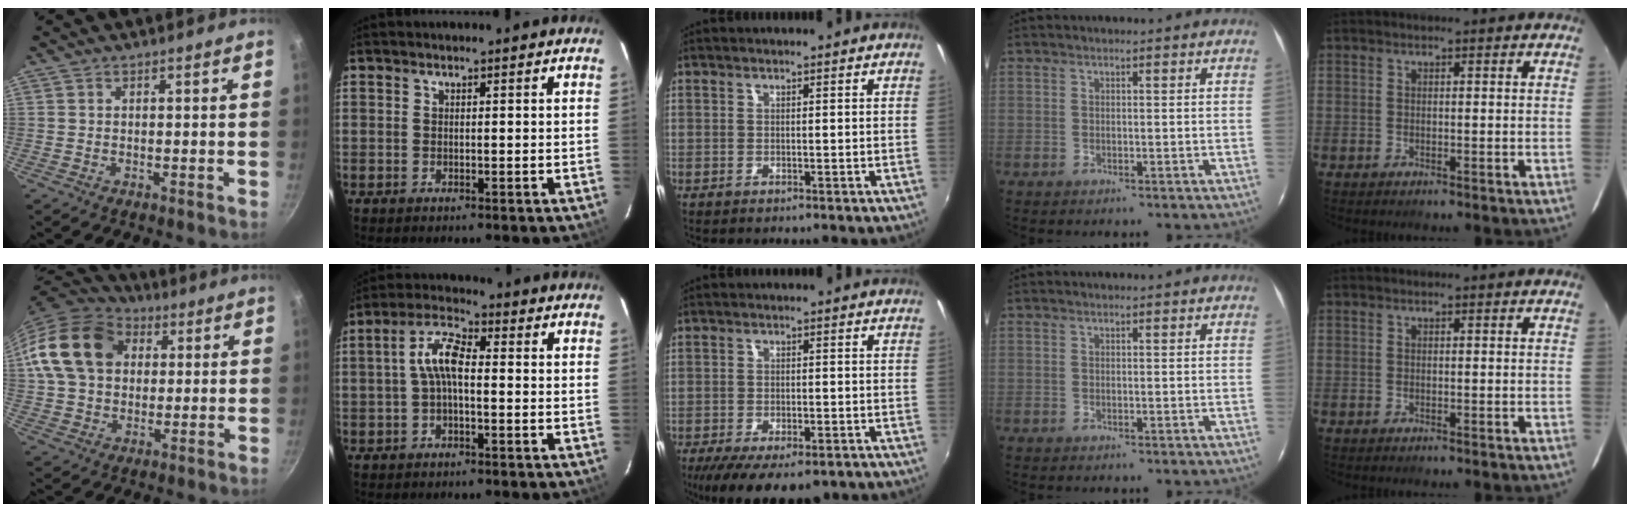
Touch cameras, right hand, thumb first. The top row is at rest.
{"thumb": {"total": 17.8, "force": [4.0, 13.7, 10.7], "torque": [-0.181, 0.024, 0.060]}, "index": {"total": 6.0, "force": [-0.6, 2.3, 5.5], "torque": [-0.117, 0.022, -0.014]}, "middle": {"total": 12.6, "force": [-8.3, 4.9, 8.0], "torque": [-0.167, -0.044, -0.127]}}